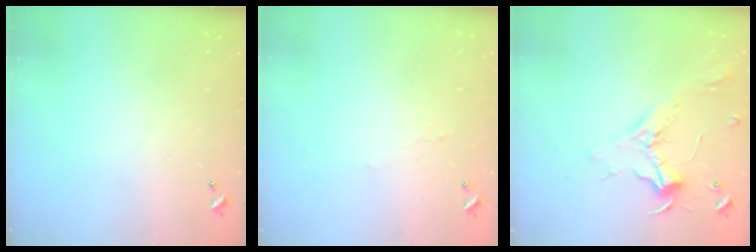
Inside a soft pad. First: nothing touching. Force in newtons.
{"total": 2.2, "press": 2.1, "slide": 0.4}
{"total": 2.3, "press": 2.2, "slide": 0.6}